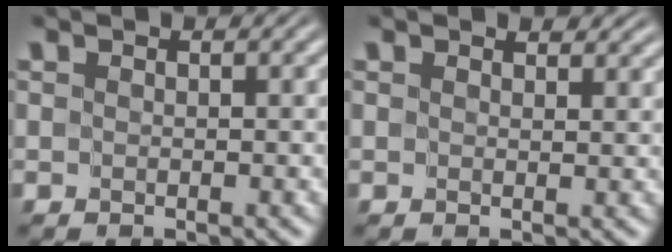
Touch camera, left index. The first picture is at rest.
{"total": 2.3, "force": [1.9, 0.8, 1.0], "torque": [-0.011, 0.001, 0.022]}